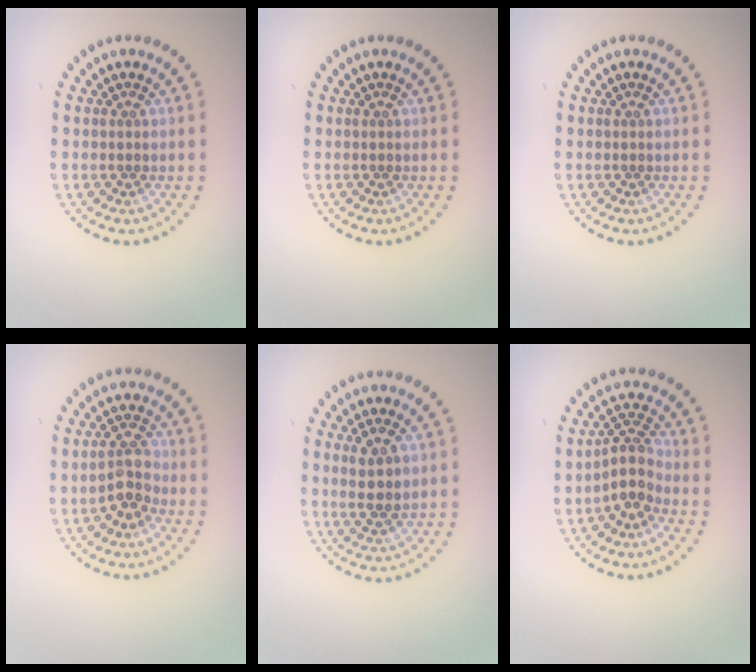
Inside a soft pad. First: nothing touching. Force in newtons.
{"total": 0.0}
{"total": 0.0}
{"total": 2.8, "press": 2.6, "slide": 1.1}
{"total": 2.8, "press": 2.7, "slide": 0.8}
{"total": 3.2, "press": 2.5, "slide": 1.9}